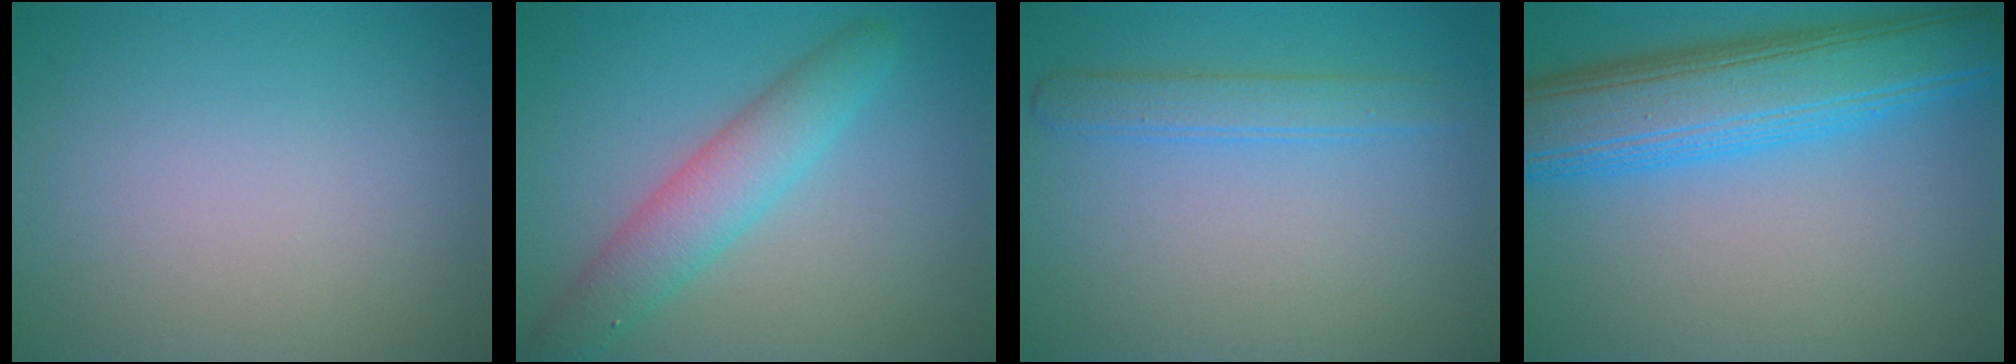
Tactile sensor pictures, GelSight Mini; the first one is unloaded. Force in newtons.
{"total": 4.5, "press": 4.5, "slide": 0.1}
{"total": 2.2, "press": 2.2, "slide": 0.2}
{"total": 9.3, "press": 9.3, "slide": 0.2}